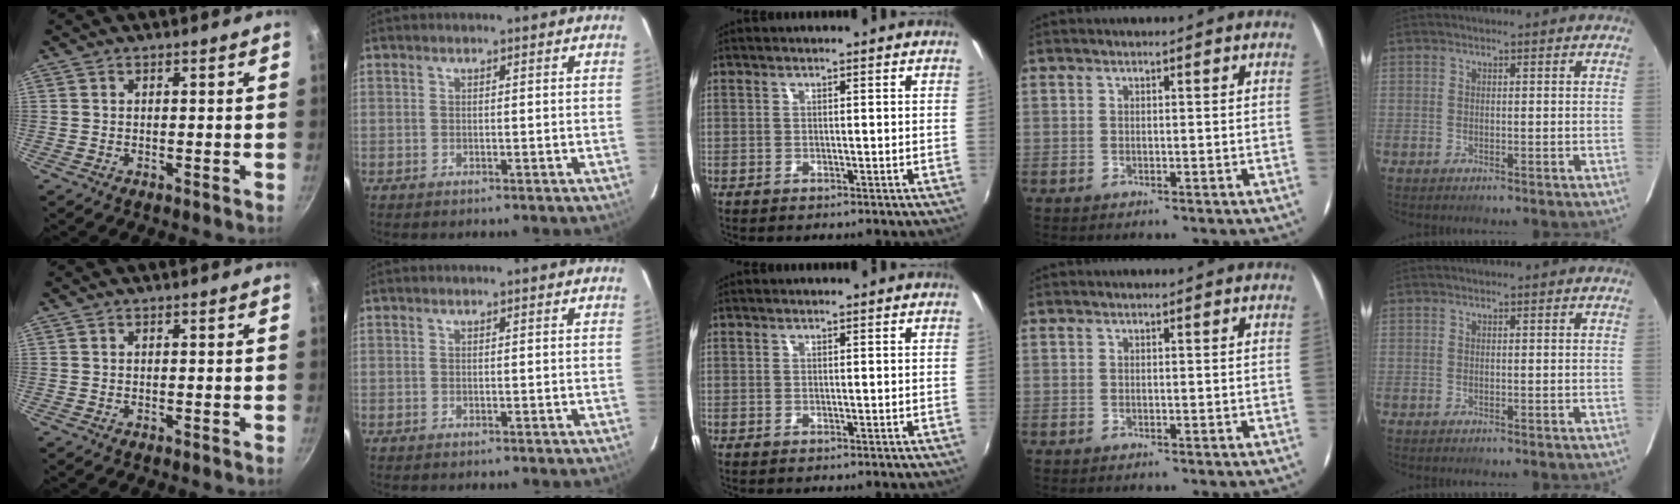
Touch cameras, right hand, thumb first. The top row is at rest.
{}